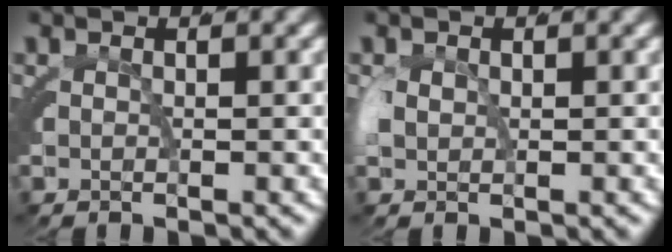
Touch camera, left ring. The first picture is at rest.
{"total": 0.8, "force": [0.3, 0.3, 0.7], "torque": [-0.030, -0.002, 0.011]}